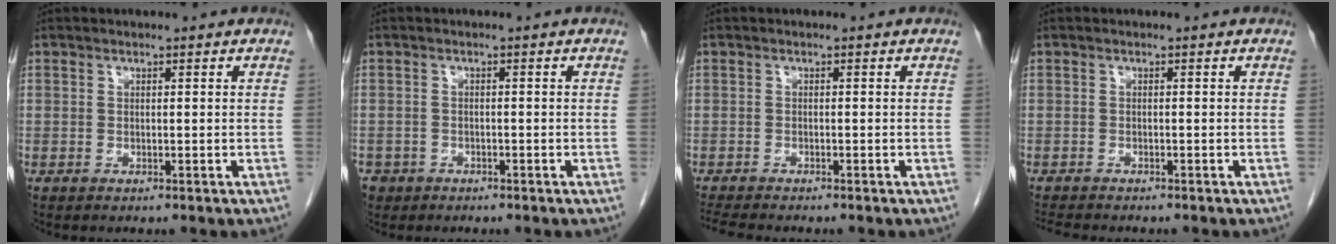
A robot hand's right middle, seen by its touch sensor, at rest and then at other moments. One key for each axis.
{"total": 3.5, "fx": -2.4, "fy": 2.6, "fz": 0.3, "tx": -0.009, "ty": 0.004, "tz": -0.042}
{"total": 4.5, "fx": -4.0, "fy": 0.5, "fz": 1.9, "tx": -0.034, "ty": -0.013, "tz": -0.067}
{"total": 4.1, "fx": -3.7, "fy": 0.8, "fz": 1.6, "tx": -0.025, "ty": -0.010, "tz": -0.058}